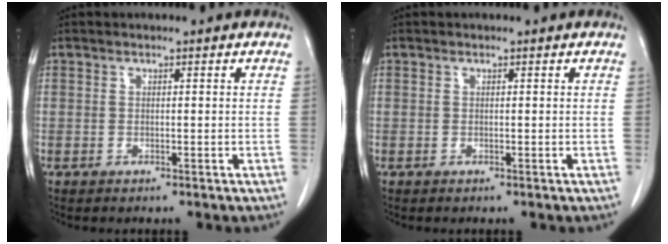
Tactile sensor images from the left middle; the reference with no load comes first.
{"total": 0.0}